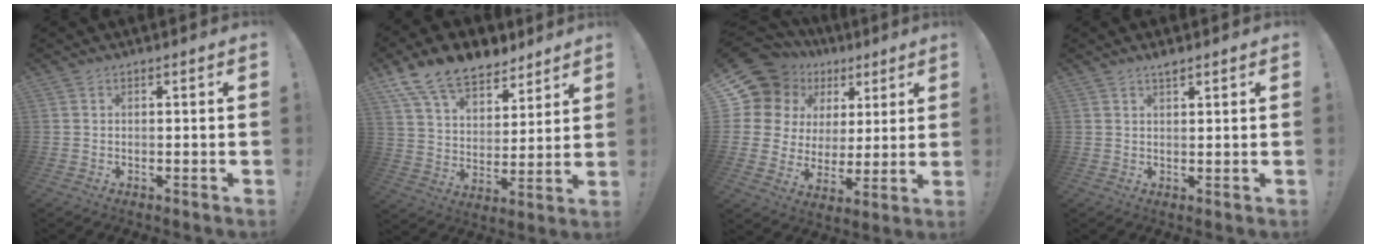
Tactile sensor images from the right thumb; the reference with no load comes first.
{"total": 15.3, "force": [11.4, 8.1, 6.2], "torque": [-0.115, -0.075, 0.213]}
{"total": 11.9, "force": [7.3, 8.8, 3.1], "torque": [-0.073, -0.051, 0.153]}
{"total": 2.1, "force": [1.7, 0.5, 1.0], "torque": [-0.008, -0.010, 0.028]}